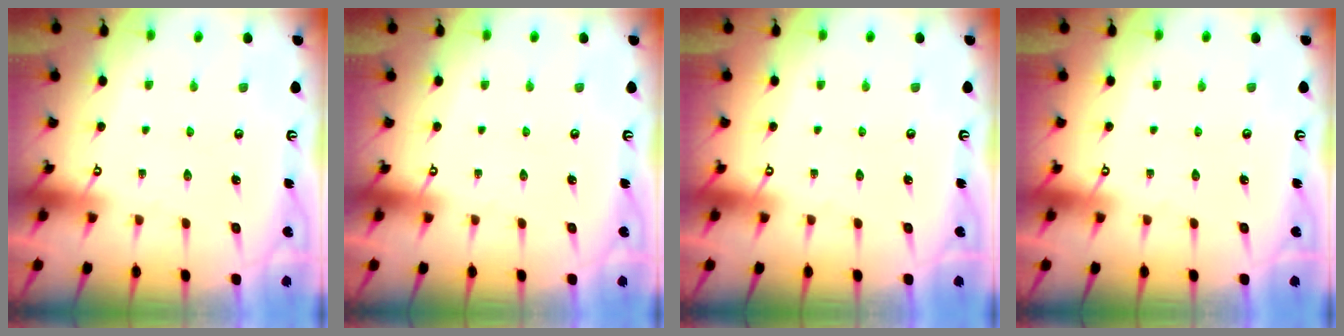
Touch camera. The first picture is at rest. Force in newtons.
{"total": 0.0}
{"total": 0.0}
{"total": 0.0}